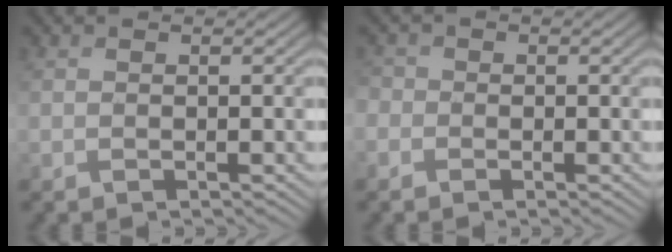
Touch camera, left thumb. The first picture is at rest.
{"total": 2.2, "force": [-0.9, 1.9, 0.5], "torque": [-0.015, 0.001, -0.027]}